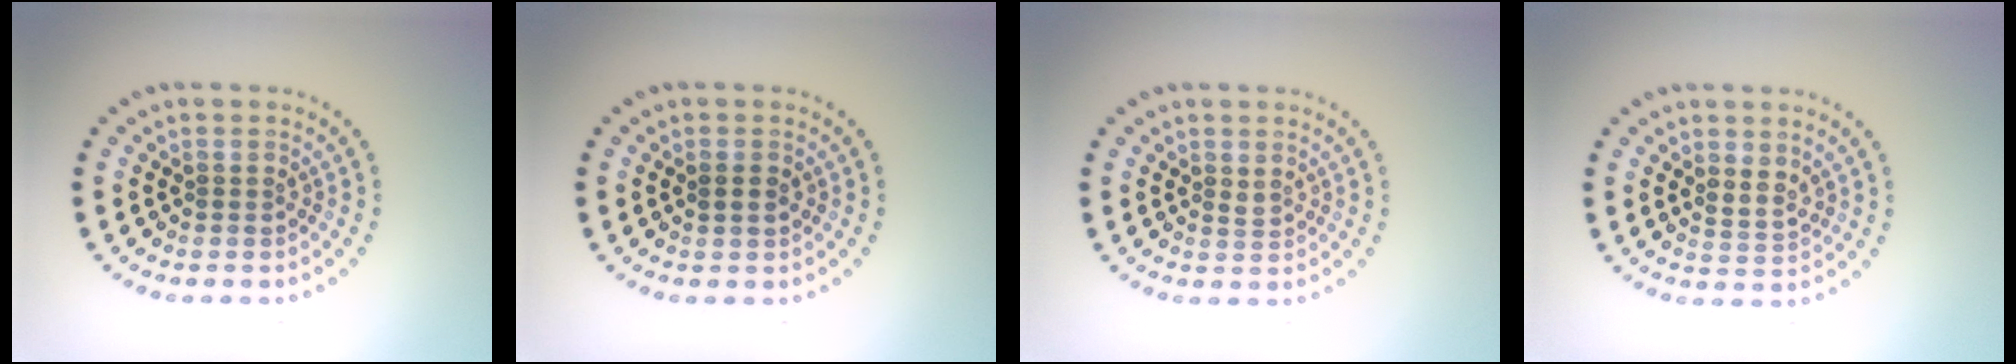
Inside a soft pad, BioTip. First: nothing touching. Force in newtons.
{"total": 1.1, "press": 1.1, "slide": 0.2}
{"total": 0.6, "press": 0.5, "slide": 0.3}
{"total": 1.8, "press": 1.3, "slide": 1.3}